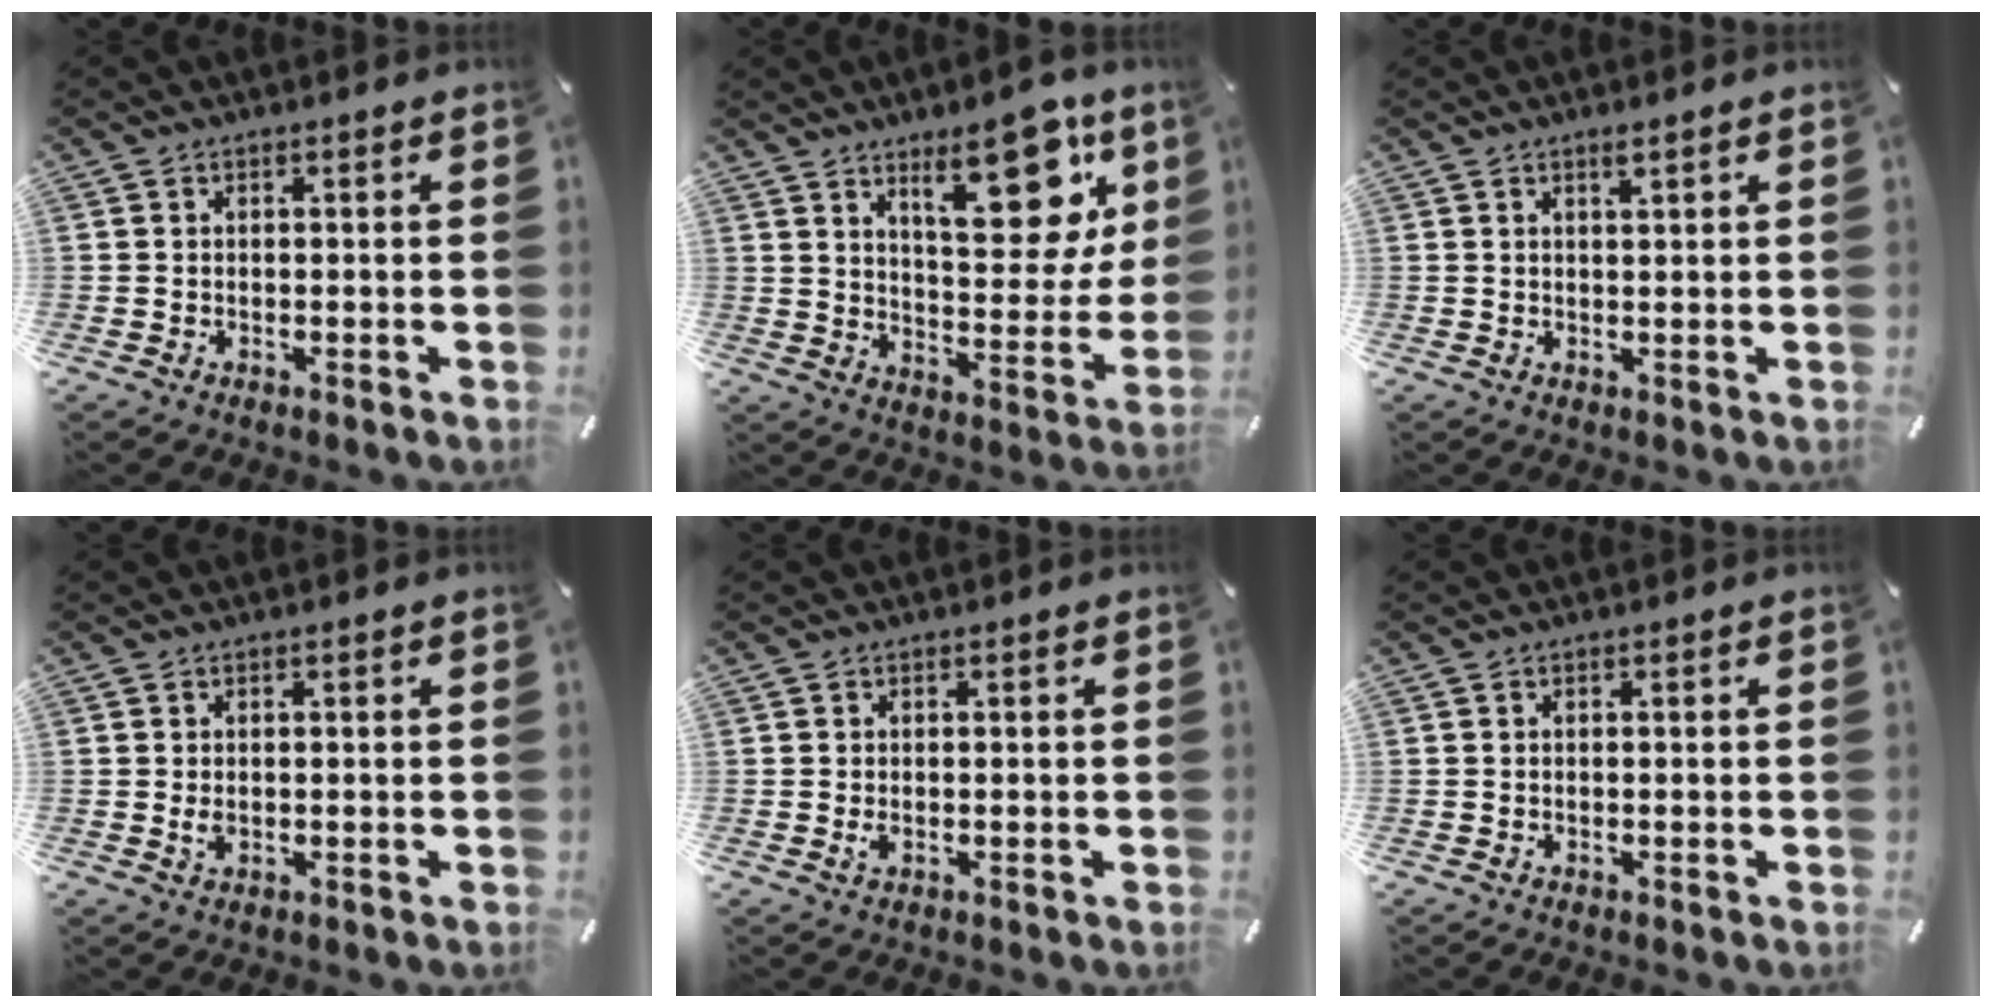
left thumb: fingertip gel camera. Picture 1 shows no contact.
{"total": 19.5, "force": [11.2, 8.6, 13.4], "torque": [-0.161, -0.070, 0.175]}
{"total": 1.7, "force": [1.2, 0.1, 1.2], "torque": [-0.025, -0.002, 0.022]}
{"total": 1.5, "force": [0.1, 0.9, 1.2], "torque": [-0.032, 0.000, -0.002]}
{"total": 1.4, "force": [0.0, 0.6, 1.3], "torque": [-0.032, -0.003, -0.003]}
{"total": 0.0}